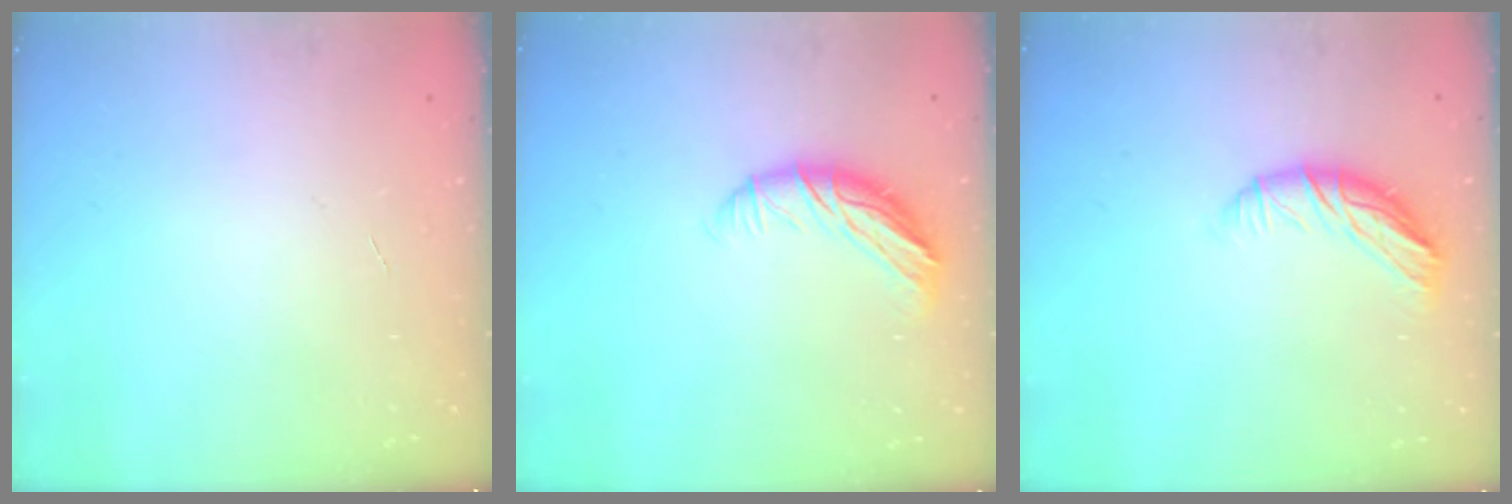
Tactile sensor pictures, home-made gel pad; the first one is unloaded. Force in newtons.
{"total": 10.2, "press": 10.2, "slide": 0.1}
{"total": 10.4, "press": 10.3, "slide": 1.5}